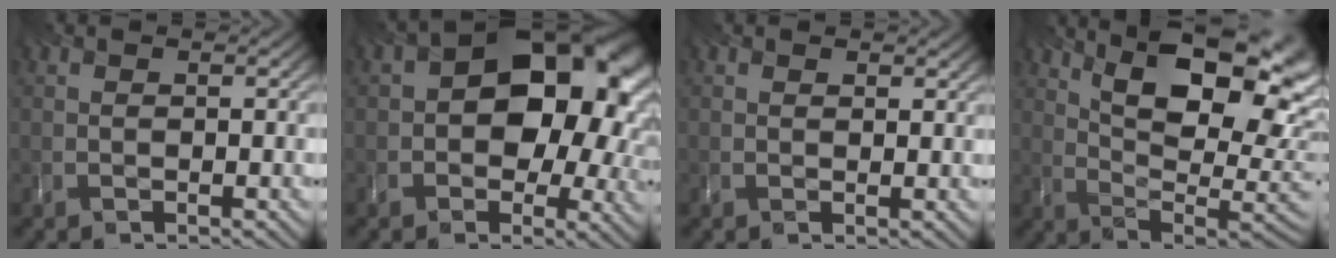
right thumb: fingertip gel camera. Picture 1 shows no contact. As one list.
[{"total": 14.0, "force": [1.7, 9.5, 10.2], "torque": [-0.120, -0.008, 0.029]}, {"total": 1.4, "force": [1.1, 0.6, 0.5], "torque": [-0.012, -0.005, 0.019]}, {"total": 17.3, "force": [7.4, 7.3, 13.8], "torque": [-0.216, 0.020, 0.121]}]